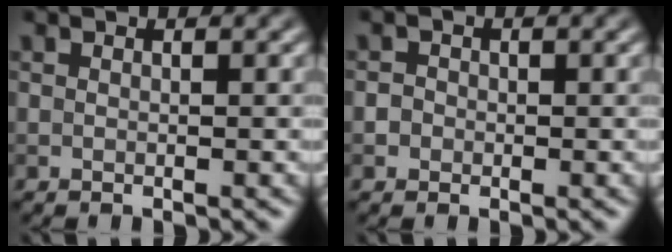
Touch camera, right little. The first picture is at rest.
{"total": 1.3, "force": [-0.1, 1.2, 0.4], "torque": [0.005, 0.003, -0.008]}